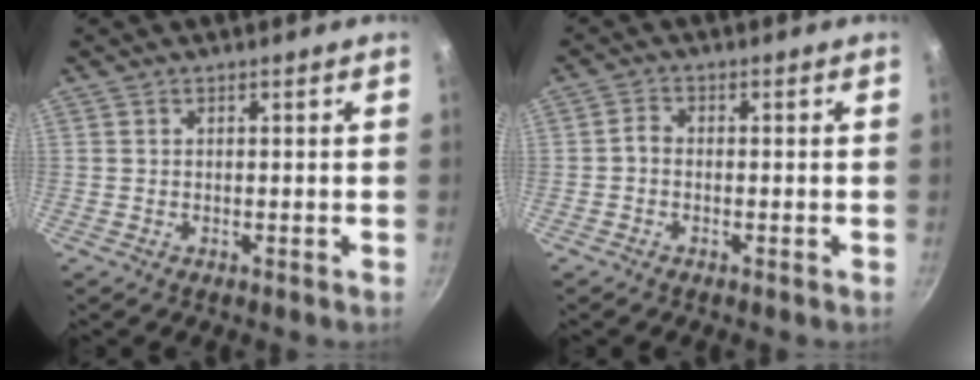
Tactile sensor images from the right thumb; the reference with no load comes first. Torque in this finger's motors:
{"motor_torque": [0.18, 0.12, 0.12, 0.25, 0.01]}